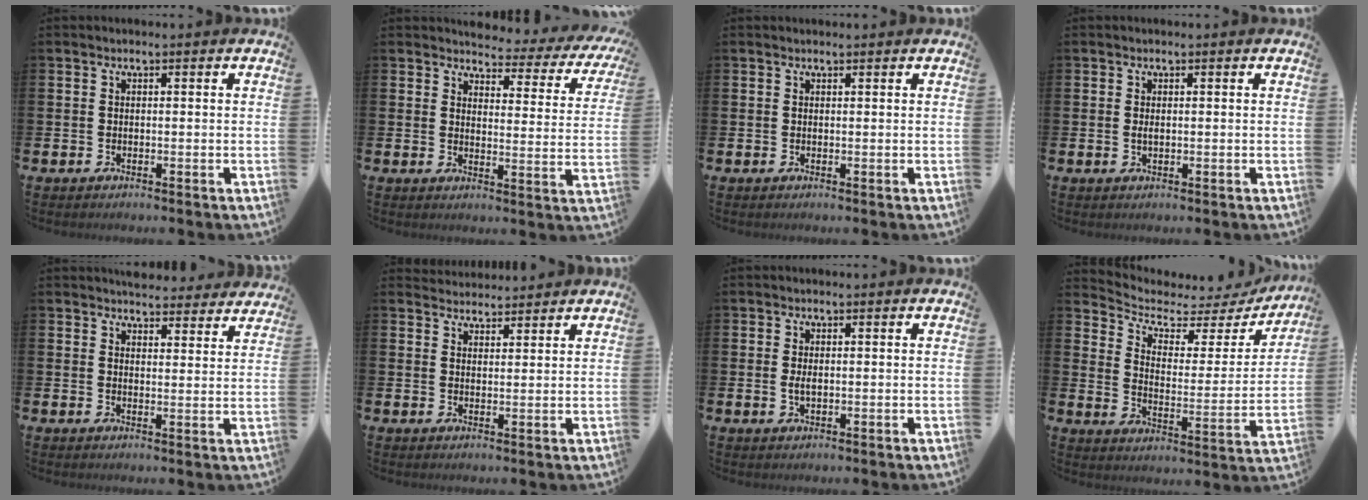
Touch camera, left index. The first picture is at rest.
{"total": 3.3, "force": [3.0, 1.2, 0.7], "torque": [-0.022, -0.031, 0.043]}
{"total": 0.5, "force": [0.5, 0.1, 0.1], "torque": [0.014, -0.006, 0.006]}
{"total": 0.8, "force": [0.1, 0.4, 0.7], "torque": [-0.014, 0.003, 0.001]}
{"total": 4.9, "force": [4.8, 0.9, 0.0], "torque": [0.002, -0.032, 0.087]}
{"total": 3.2, "force": [3.1, 0.7, -0.3], "torque": [0.005, -0.017, 0.057]}
{"total": 1.4, "force": [0.1, 0.7, 1.2], "torque": [-0.023, 0.004, 0.000]}
{"total": 4.6, "force": [3.8, 2.1, 1.4], "torque": [-0.043, -0.038, 0.052]}